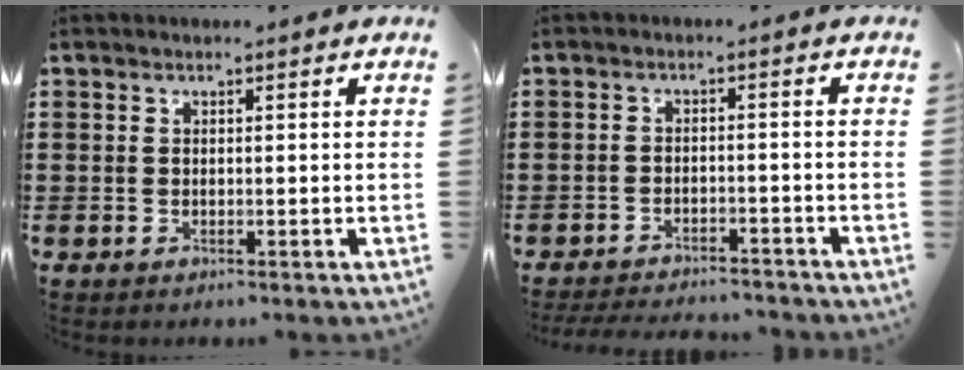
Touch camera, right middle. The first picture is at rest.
{"total": 3.3, "force": [-3.3, 0.3, 0.3], "torque": [-0.016, -0.002, -0.071]}